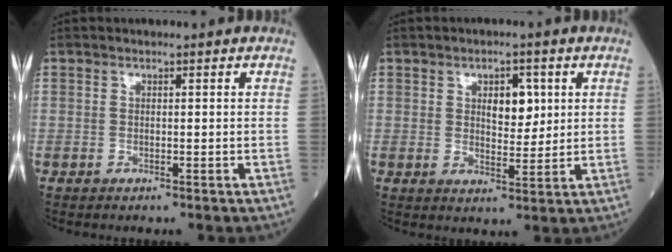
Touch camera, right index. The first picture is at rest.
{"total": 5.0, "force": [1.6, 2.4, 4.0], "torque": [-0.058, 0.002, 0.026]}